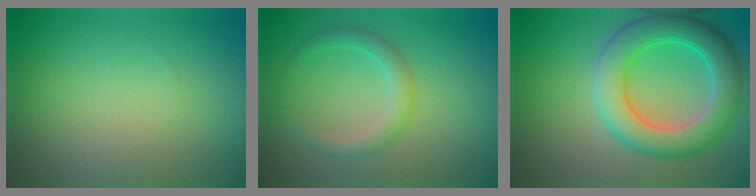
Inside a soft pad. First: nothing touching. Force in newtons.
{"total": 2.4, "press": 2.4, "slide": 0.0}
{"total": 7.2, "press": 7.1, "slide": 0.7}